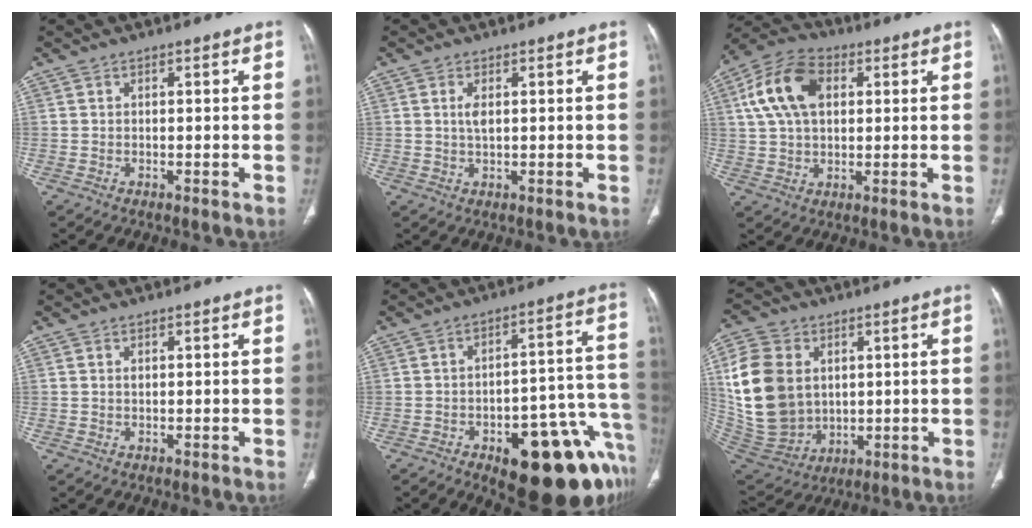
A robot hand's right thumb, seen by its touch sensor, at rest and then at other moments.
{"total": 2.3, "force": [0.5, 1.0, 2.0], "torque": [-0.042, 0.000, 0.013]}
{"total": 13.1, "force": [3.5, 8.3, 9.5], "torque": [-0.174, 0.018, 0.059]}
{"total": 0.7, "force": [0.2, 0.4, 0.5], "torque": [-0.011, 0.004, 0.005]}
{"total": 22.7, "force": [-10.9, 9.4, 17.5], "torque": [-0.137, 0.079, -0.134]}
{"total": 19.1, "force": [3.5, 14.6, 11.7], "torque": [-0.226, -0.012, 0.089]}